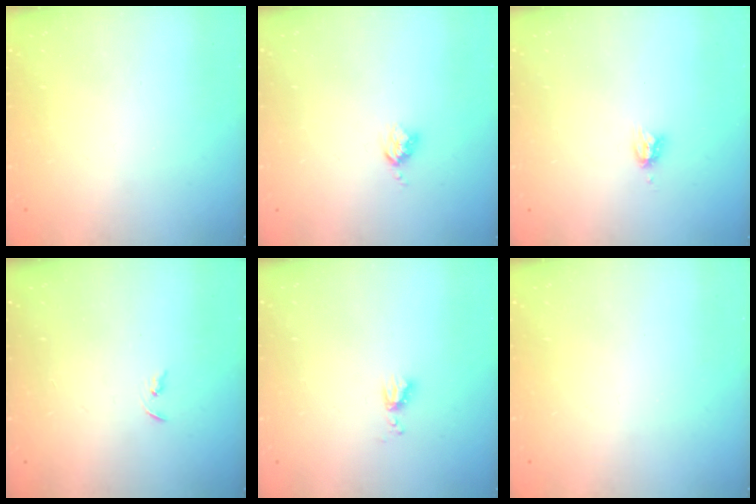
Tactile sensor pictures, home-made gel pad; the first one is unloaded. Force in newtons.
{"total": 3.4, "press": 3.4, "slide": 0.4}
{"total": 4.2, "press": 4.2, "slide": 0.1}
{"total": 2.4, "press": 2.3, "slide": 0.2}
{"total": 4.9, "press": 4.8, "slide": 0.8}
{"total": 0.0}